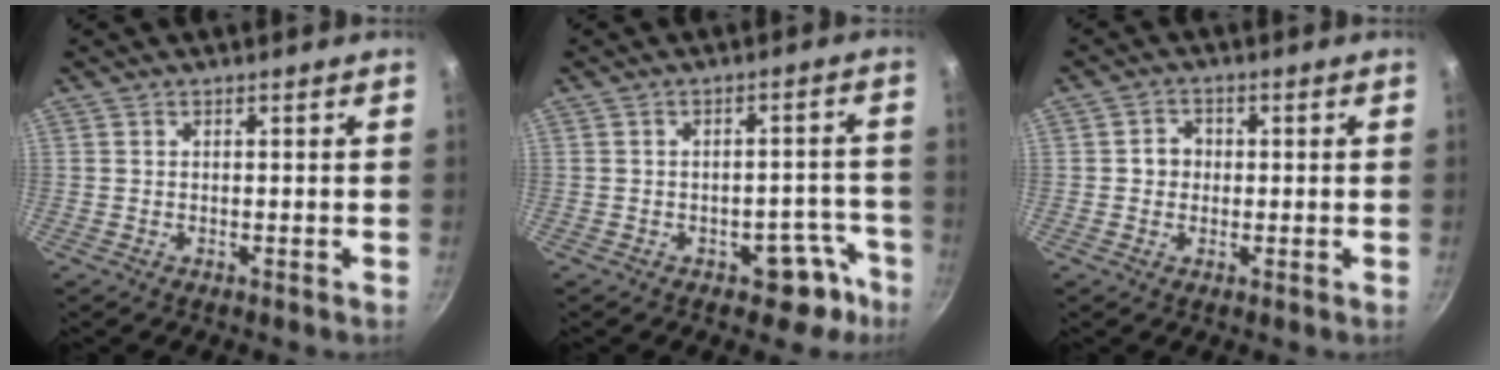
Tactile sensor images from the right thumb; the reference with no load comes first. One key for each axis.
{"total": 7.0, "fx": -4.2, "fy": 4.0, "fz": 4.0, "tx": -0.019, "ty": 0.043, "tz": -0.048}
{"total": 3.3, "fx": 0.0, "fy": 3.0, "fz": 1.4, "tx": -0.006, "ty": 0.009, "tz": -0.005}